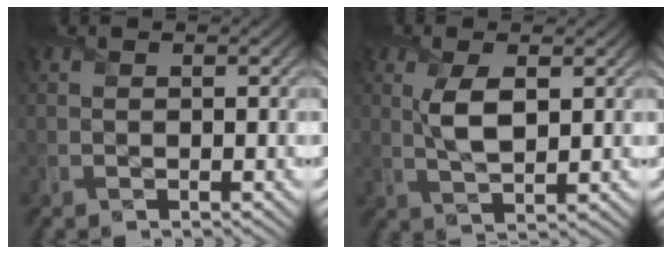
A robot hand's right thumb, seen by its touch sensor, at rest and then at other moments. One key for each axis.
{"total": 4.6, "fx": 1.2, "fy": 1.9, "fz": 4.1, "tx": -0.095, "ty": 0.001, "tz": 0.024}